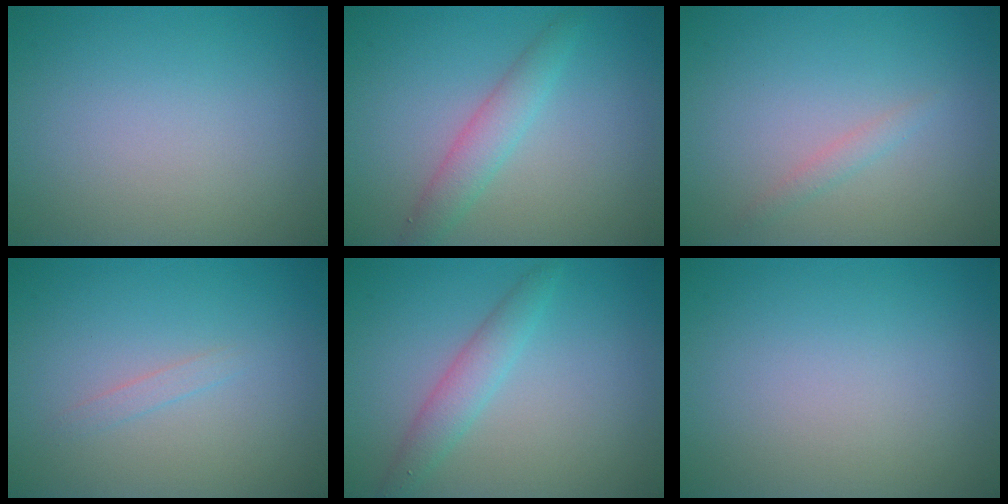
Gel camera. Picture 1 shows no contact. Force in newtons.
{"total": 2.7, "press": 2.6, "slide": 0.1}
{"total": 1.0, "press": 1.0, "slide": 0.0}
{"total": 0.8, "press": 0.8, "slide": 0.0}
{"total": 2.4, "press": 2.4, "slide": 0.1}
{"total": 0.0}